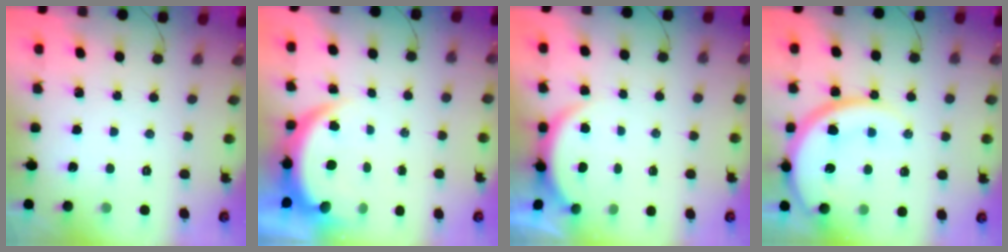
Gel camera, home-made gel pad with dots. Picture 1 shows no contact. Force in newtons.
{"total": 5.2, "press": 5.1, "slide": 0.8}
{"total": 2.9, "press": 2.8, "slide": 0.6}
{"total": 16.6, "press": 16.5, "slide": 1.8}